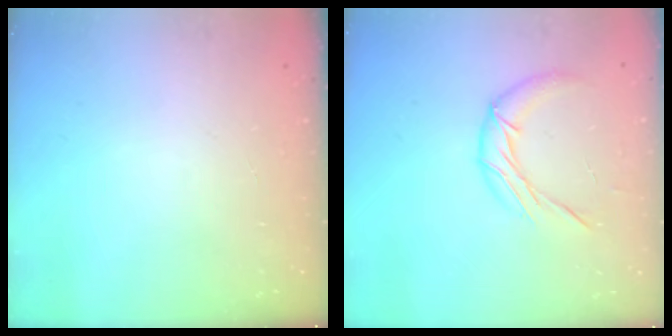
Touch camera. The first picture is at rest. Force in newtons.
{"total": 10.8, "press": 10.8, "slide": 0.4}